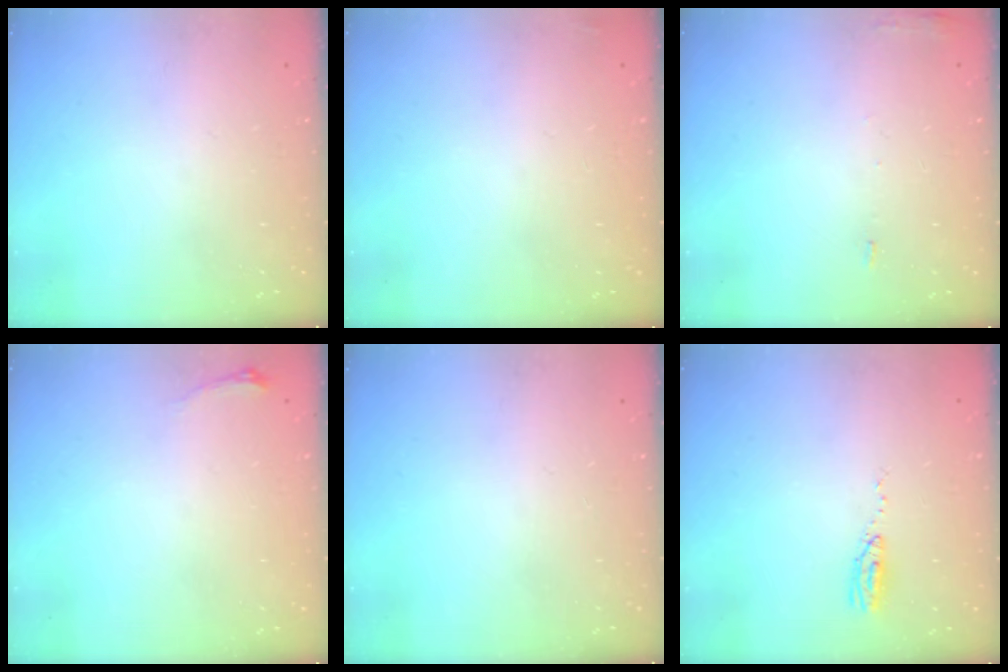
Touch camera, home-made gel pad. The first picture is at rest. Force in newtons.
{"total": 2.5, "press": 2.4, "slide": 0.8}
{"total": 5.0, "press": 4.9, "slide": 0.6}
{"total": 3.3, "press": 3.2, "slide": 1.0}
{"total": 0.0}
{"total": 4.4, "press": 4.1, "slide": 1.6}